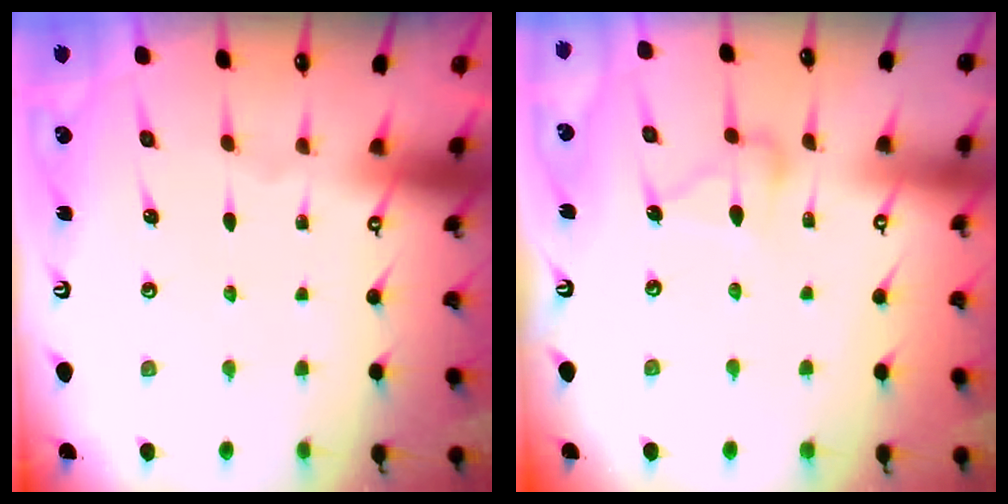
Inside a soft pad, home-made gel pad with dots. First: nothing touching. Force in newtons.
{"total": 7.0, "press": 7.0, "slide": 0.5}